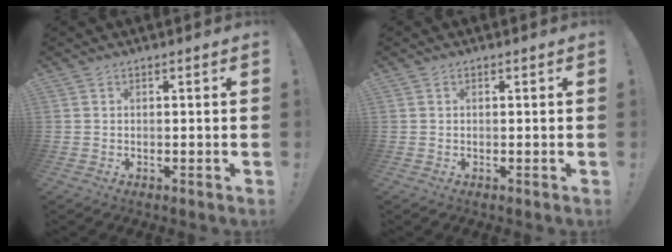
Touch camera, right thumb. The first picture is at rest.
{"total": 0.0}